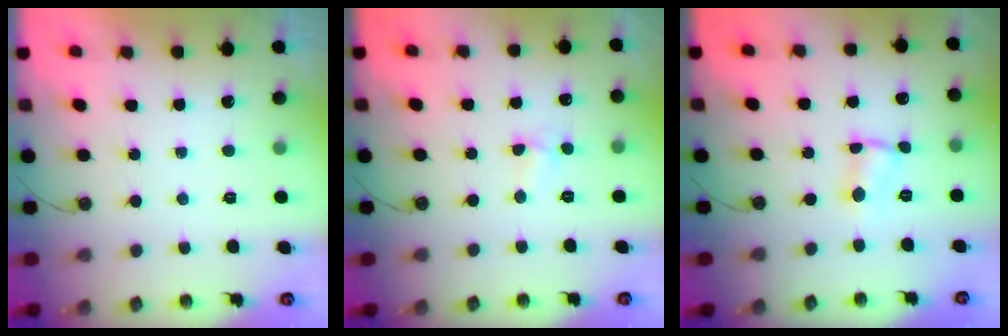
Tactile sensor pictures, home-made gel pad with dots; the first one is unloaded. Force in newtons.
{"total": 2.6, "press": 2.5, "slide": 0.3}
{"total": 1.5, "press": 1.5, "slide": 0.2}